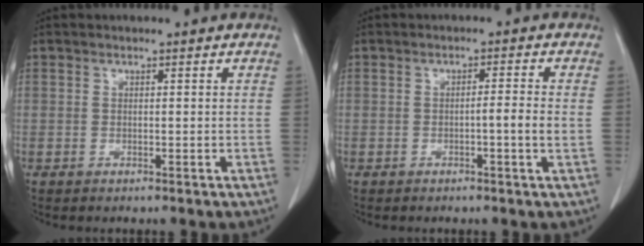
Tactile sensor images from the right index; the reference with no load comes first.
{"total": 2.8, "force": [-0.6, -0.3, 2.7], "torque": [-0.040, 0.000, -0.009]}